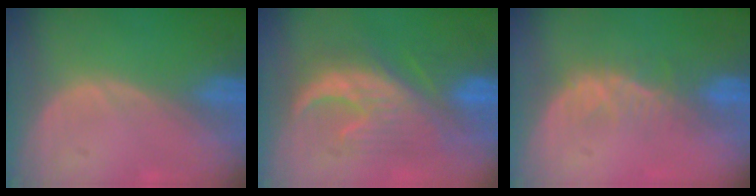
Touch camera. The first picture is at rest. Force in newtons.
{"total": 9.1, "press": 9.1, "slide": 0.5}
{"total": 3.7, "press": 3.3, "slide": 1.6}